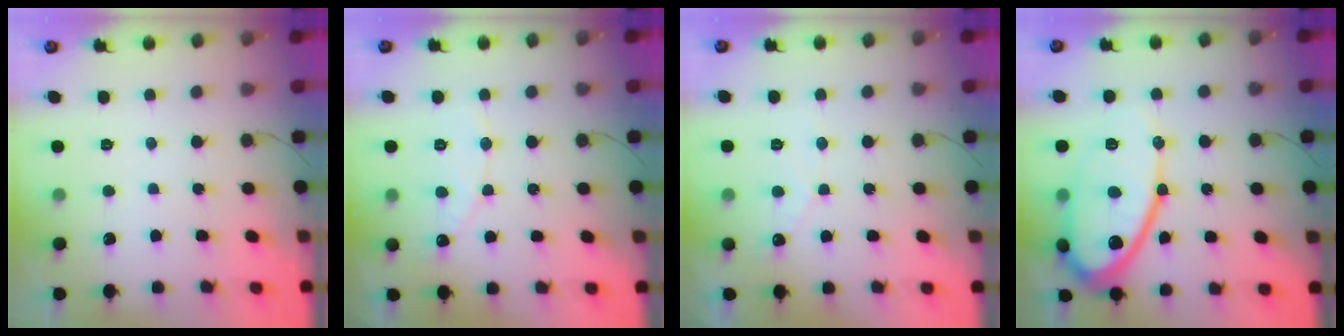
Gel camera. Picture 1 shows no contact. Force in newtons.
{"total": 5.7, "press": 5.7, "slide": 0.5}
{"total": 3.0, "press": 3.0, "slide": 0.1}
{"total": 17.0, "press": 16.9, "slide": 1.5}